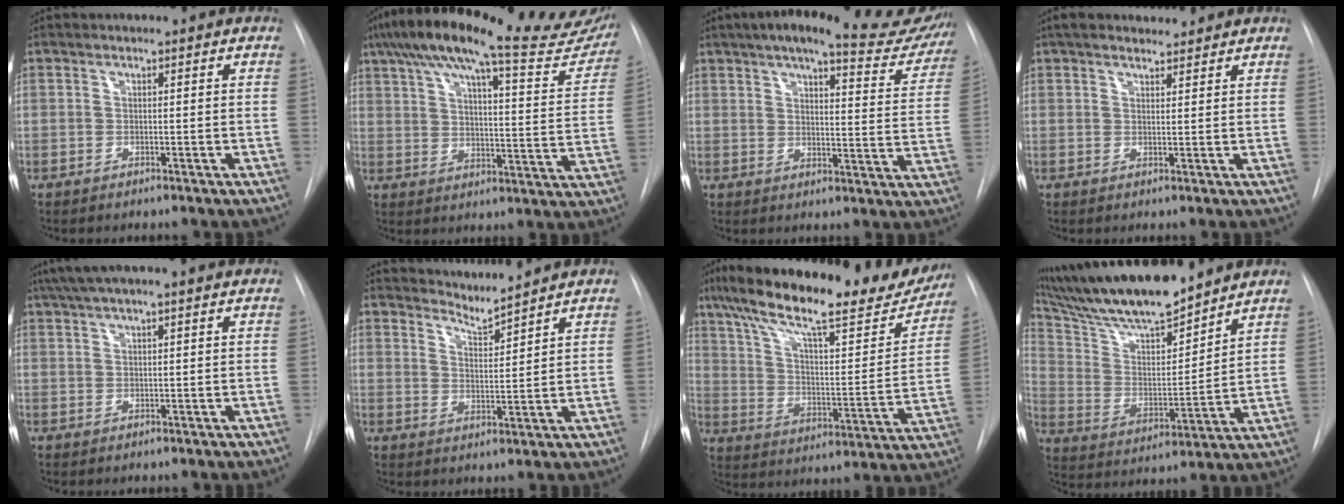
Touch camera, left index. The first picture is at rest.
{"total": 29.1, "force": [24.2, 5.9, 15.0], "torque": [-0.230, -0.011, 0.302]}
{"total": 23.6, "force": [20.4, 5.0, 10.8], "torque": [-0.145, -0.026, 0.239]}
{"total": 6.5, "force": [5.7, 1.9, 2.3], "torque": [-0.032, 0.025, 0.087]}
{"total": 6.2, "force": [4.7, 0.0, 4.0], "torque": [-0.069, 0.041, 0.080]}
{"total": 5.5, "force": [5.4, -1.2, -0.2], "torque": [-0.004, -0.023, 0.102]}
{"total": 26.5, "force": [21.5, 5.4, 14.5], "torque": [-0.238, 0.000, 0.307]}
{"total": 18.3, "force": [15.9, 2.1, 8.8], "torque": [-0.163, 0.006, 0.284]}